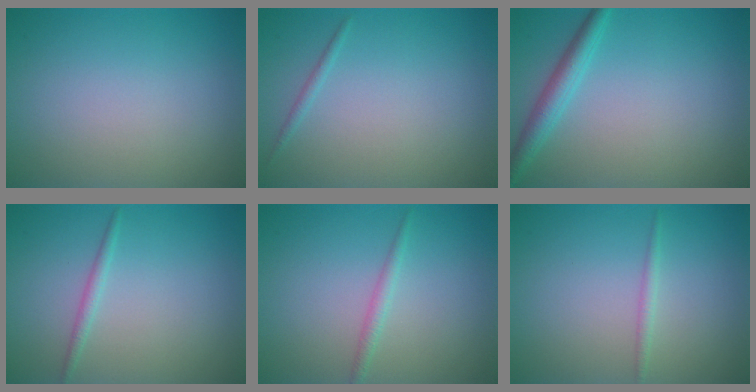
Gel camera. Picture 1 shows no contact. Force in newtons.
{"total": 0.7, "press": 0.7, "slide": 0.0}
{"total": 2.6, "press": 2.6, "slide": 0.1}
{"total": 1.1, "press": 1.1, "slide": 0.0}
{"total": 1.1, "press": 1.1, "slide": 0.0}
{"total": 0.9, "press": 0.9, "slide": 0.1}